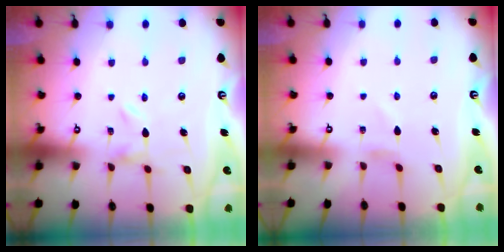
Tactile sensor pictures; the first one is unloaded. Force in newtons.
{"total": 1.1, "press": 1.0, "slide": 0.3}